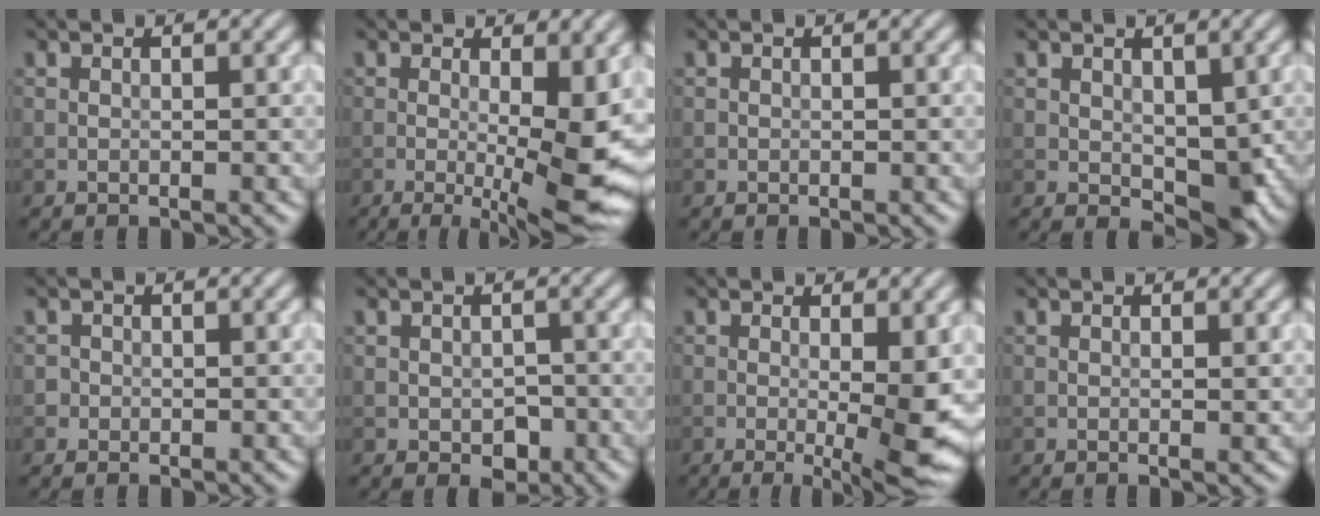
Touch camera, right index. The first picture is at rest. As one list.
[{"total": 11.0, "force": [-0.8, 2.8, 10.6], "torque": [-0.133, -0.009, -0.005]}, {"total": 0.0}, {"total": 3.5, "force": [0.4, 2.2, 2.7], "torque": [-0.036, -0.008, 0.012]}, {"total": 0.7, "force": [-0.1, 0.7, 0.0], "torque": [0.008, -0.004, -0.004]}, {"total": 1.9, "force": [-0.5, 1.3, 1.2], "torque": [-0.016, -0.007, -0.005]}, {"total": 7.4, "force": [-0.6, 1.5, 7.2], "torque": [-0.100, -0.018, -0.006]}, {"total": 0.6, "force": [0.2, 0.1, 0.5], "torque": [-0.007, -0.002, 0.002]}]